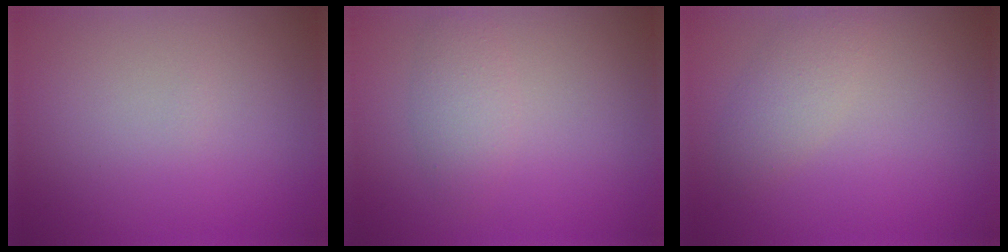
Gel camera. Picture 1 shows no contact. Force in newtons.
{"total": 2.1, "press": 2.1, "slide": 0.1}
{"total": 2.1, "press": 2.1, "slide": 0.1}